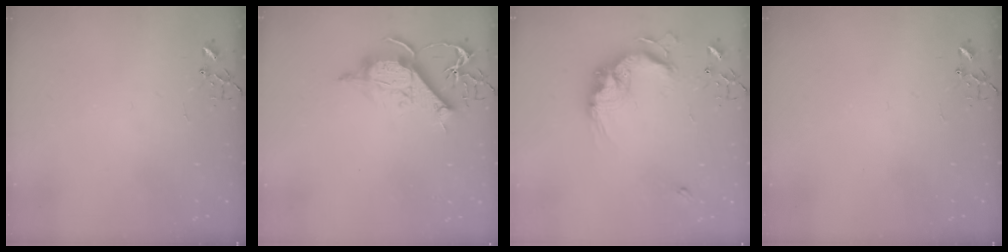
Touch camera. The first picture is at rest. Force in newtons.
{"total": 11.5, "press": 11.4, "slide": 1.3}
{"total": 16.0, "press": 16.0, "slide": 1.1}
{"total": 0.0}